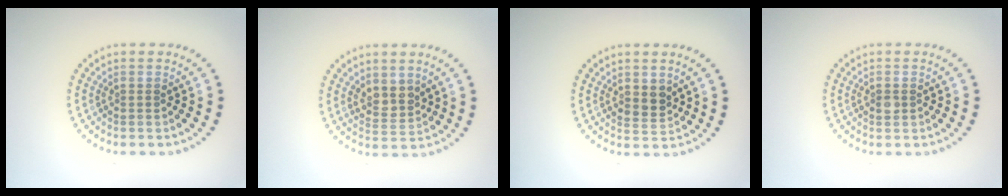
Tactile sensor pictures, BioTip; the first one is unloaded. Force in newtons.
{"total": 2.3, "press": 1.9, "slide": 1.2}
{"total": 1.8, "press": 1.7, "slide": 0.6}
{"total": 0.9, "press": 0.9, "slide": 0.0}